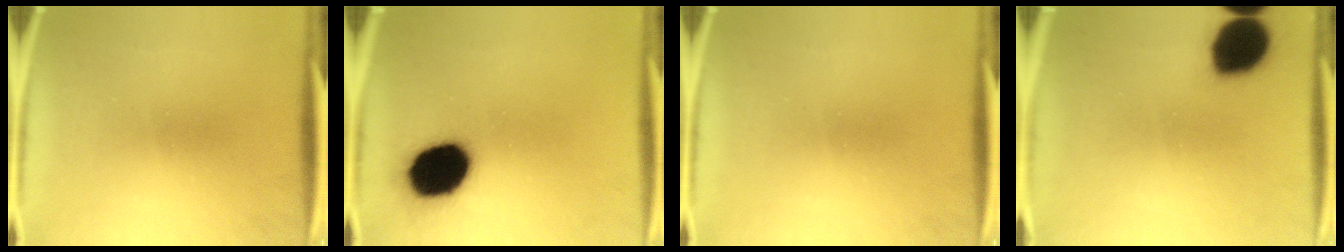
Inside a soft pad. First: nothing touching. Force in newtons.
{"total": 18.4}
{"total": 0.0}
{"total": 16.3}